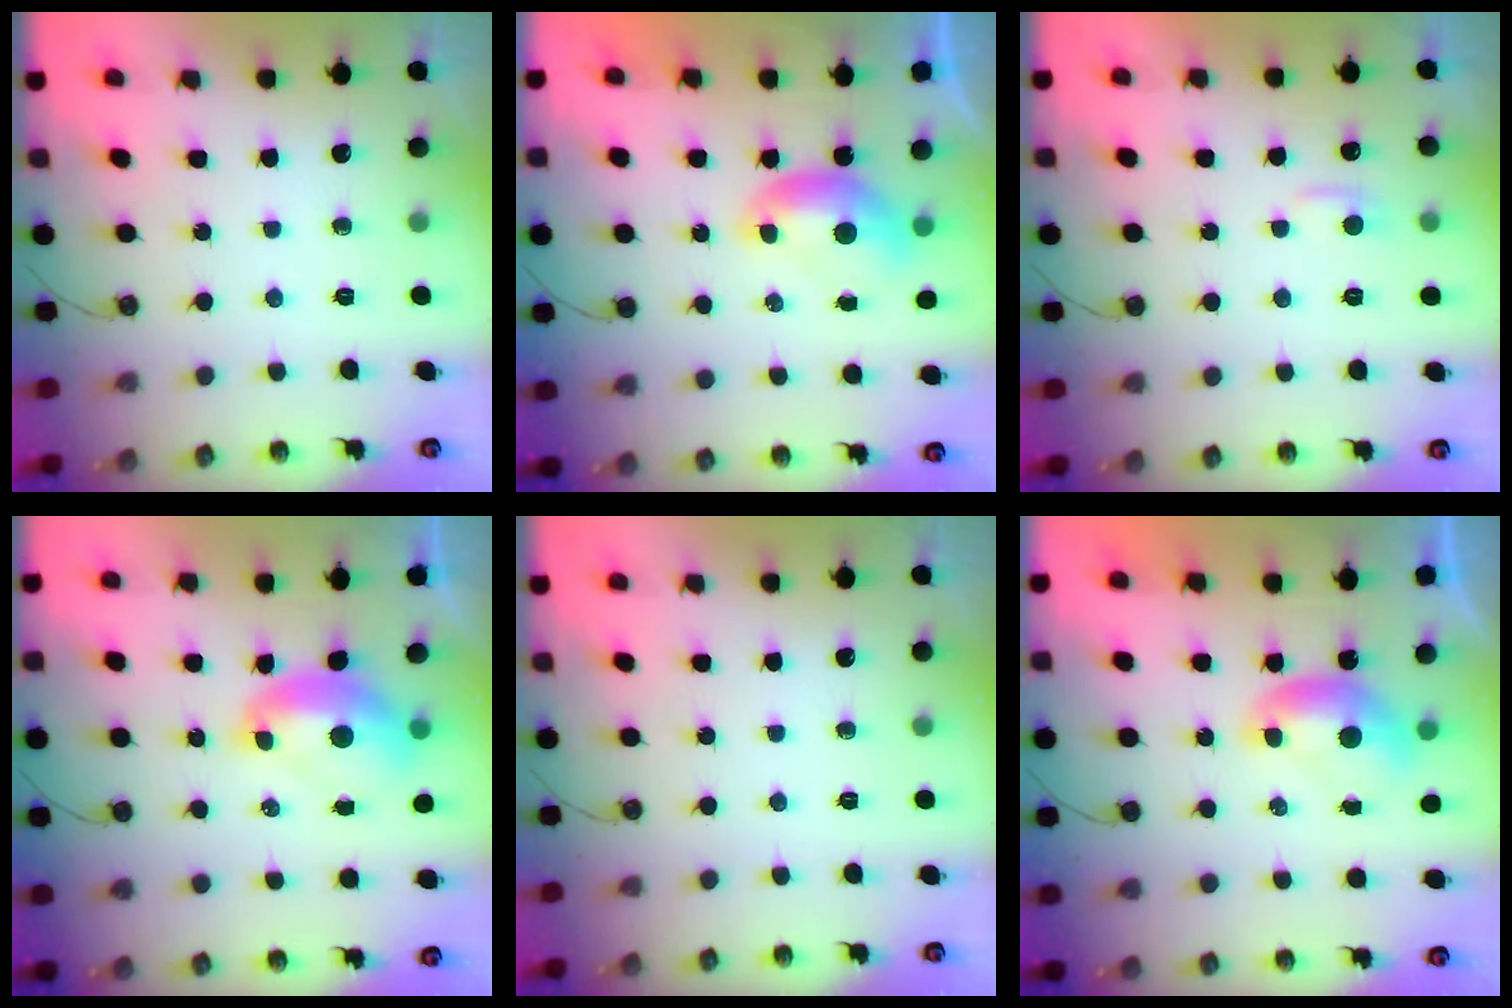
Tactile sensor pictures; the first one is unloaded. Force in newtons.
{"total": 0.0}
{"total": 2.9, "press": 2.9, "slide": 0.4}
{"total": 2.7, "press": 2.6, "slide": 0.8}
{"total": 0.0}
{"total": 0.0}